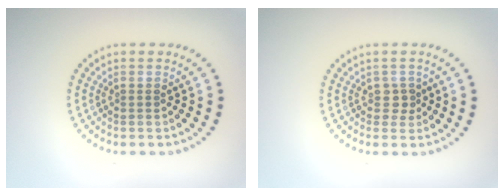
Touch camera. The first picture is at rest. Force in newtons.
{"total": 1.2, "press": 1.1, "slide": 0.6}